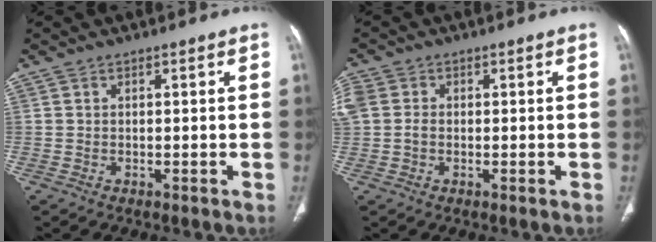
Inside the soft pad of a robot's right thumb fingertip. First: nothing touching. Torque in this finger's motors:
{"motor_torque": [0.88, 0.79, 0.93, -0.24, 0.08]}